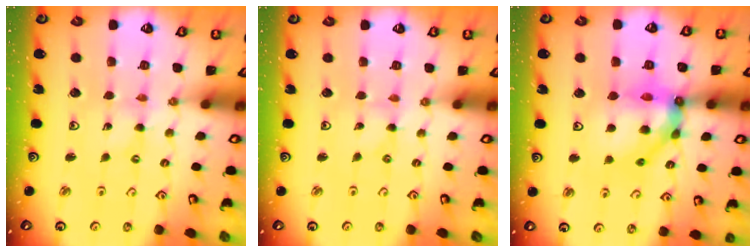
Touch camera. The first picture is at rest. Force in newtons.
{"total": 0.0}
{"total": 14.4, "press": 14.2, "slide": 2.0}